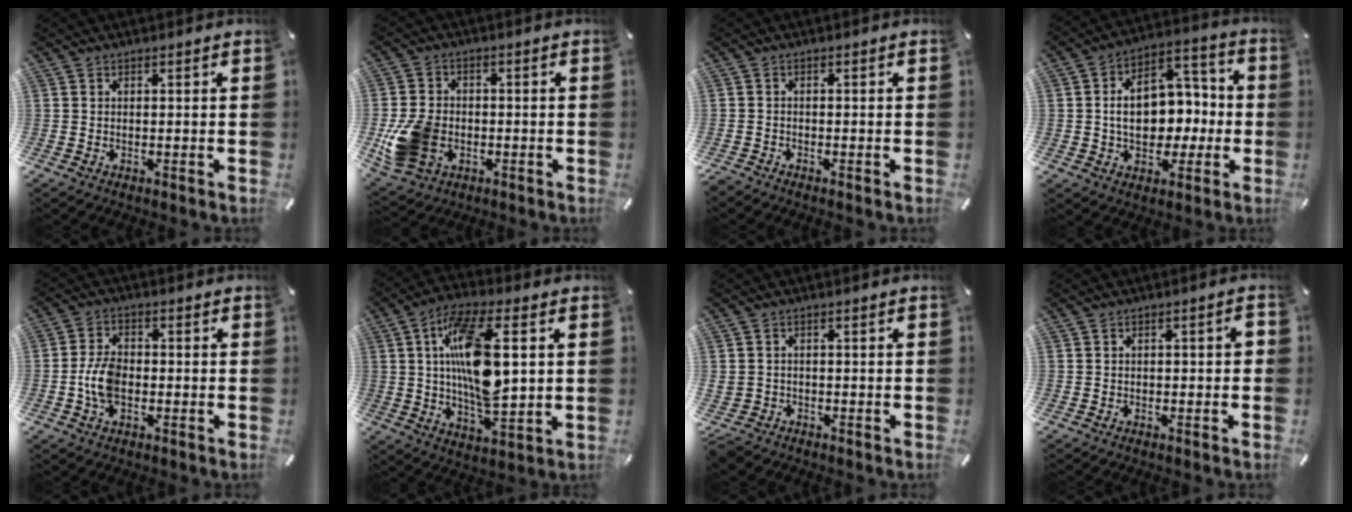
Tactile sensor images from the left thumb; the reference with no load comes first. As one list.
[{"total": 11.5, "force": [-2.6, 9.0, 6.7], "torque": [-0.145, 0.006, -0.046]}, {"total": 1.2, "force": [-1.0, 0.6, 0.2], "torque": [-0.005, 0.003, -0.021]}, {"total": 14.5, "force": [-0.7, 10.8, 9.7], "torque": [-0.161, 0.006, -0.007]}, {"total": 6.8, "force": [-1.4, 4.3, 5.0], "torque": [-0.113, 0.004, -0.028]}, {"total": 16.9, "force": [3.1, 7.1, 15.0], "torque": [-0.299, -0.003, 0.047]}, {"total": 2.7, "force": [-1.5, 2.1, 0.6], "torque": [-0.027, 0.005, -0.037]}, {"total": 2.8, "force": [-0.8, 1.3, 2.3], "torque": [-0.039, 0.011, -0.015]}]